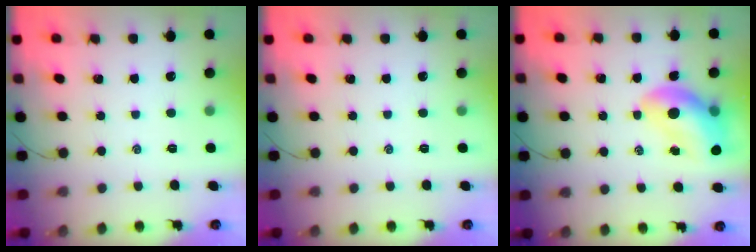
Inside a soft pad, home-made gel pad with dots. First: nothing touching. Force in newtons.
{"total": 0.0}
{"total": 13.3, "press": 12.8, "slide": 3.8}